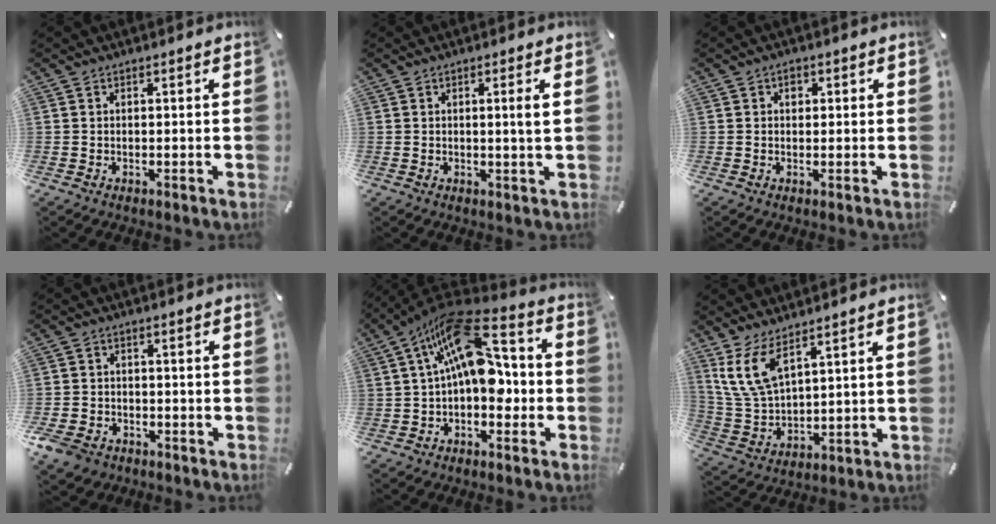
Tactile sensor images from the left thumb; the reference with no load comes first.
{"total": 3.3, "force": [0.7, 0.0, 3.3], "torque": [-0.053, -0.008, 0.007]}
{"total": 1.7, "force": [0.4, 1.4, 0.7], "torque": [0.000, 0.000, 0.003]}
{"total": 4.7, "force": [-3.0, 3.3, 1.4], "torque": [-0.046, 0.008, -0.063]}
{"total": 18.7, "force": [4.0, 10.0, 15.3], "torque": [-0.261, -0.027, 0.059]}
{"total": 10.8, "force": [7.0, 4.8, 6.7], "torque": [-0.174, -0.027, 0.128]}